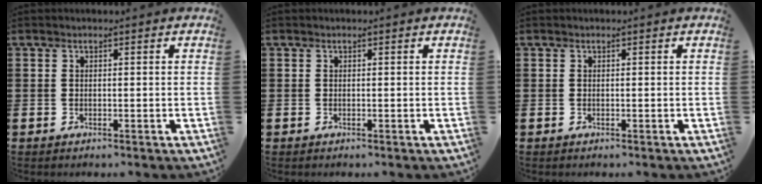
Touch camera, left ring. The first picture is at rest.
{"total": 0.0}
{"total": 0.0}